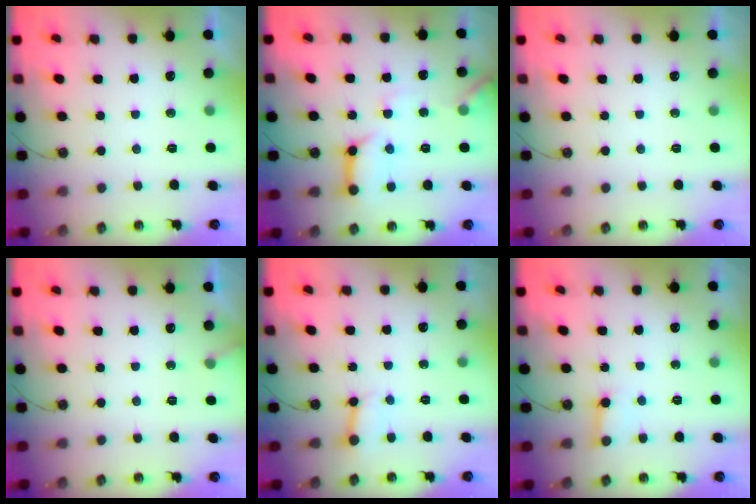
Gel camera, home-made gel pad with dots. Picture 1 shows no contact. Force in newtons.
{"total": 12.2, "press": 12.1, "slide": 1.3}
{"total": 0.0}
{"total": 4.1, "press": 4.1, "slide": 0.3}
{"total": 2.5, "press": 2.5, "slide": 0.0}
{"total": 5.7, "press": 5.7, "slide": 0.2}